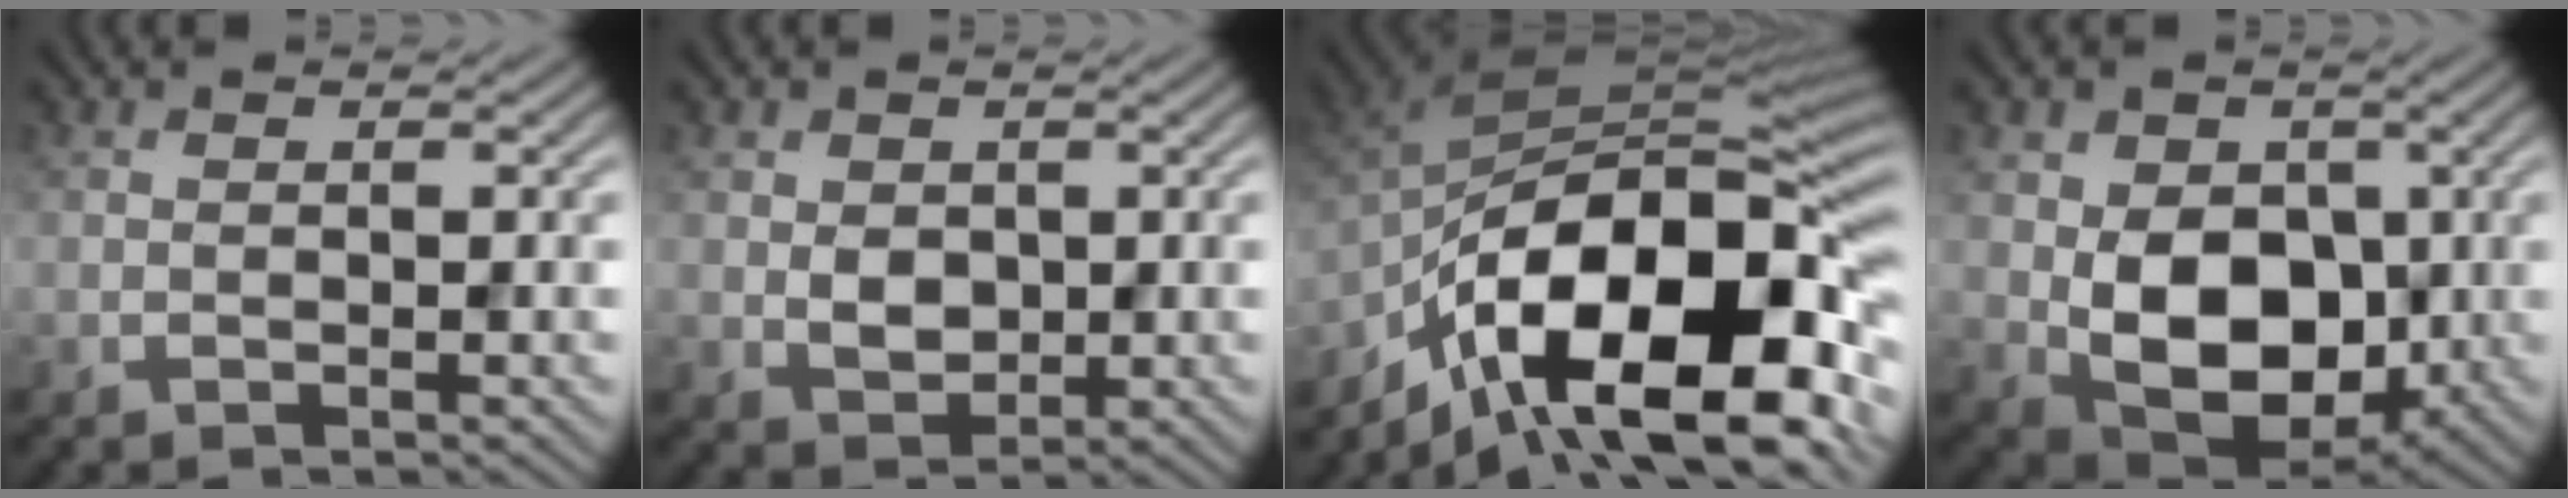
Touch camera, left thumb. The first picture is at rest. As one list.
[{"total": 2.7, "force": [0.5, 2.3, 1.3], "torque": [-0.038, -0.005, 0.011]}, {"total": 18.7, "force": [-9.8, 8.4, 13.6], "torque": [-0.226, -0.014, -0.167]}, {"total": 10.4, "force": [-0.9, 7.7, 7.0], "torque": [-0.134, -0.021, -0.017]}]